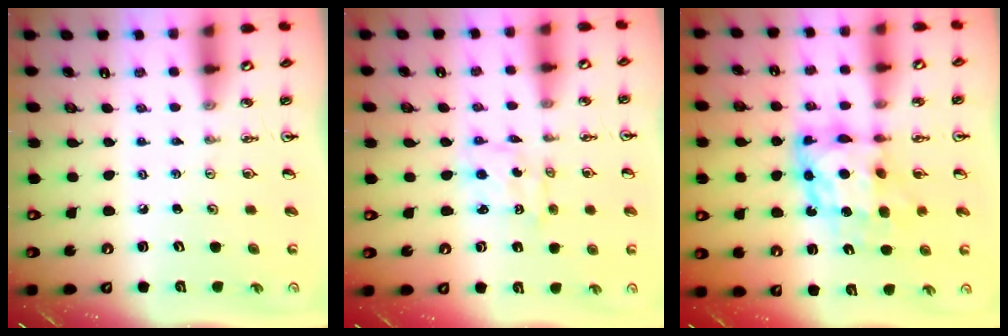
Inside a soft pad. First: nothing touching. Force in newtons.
{"total": 1.4, "press": 1.4, "slide": 0.2}
{"total": 10.9, "press": 10.8, "slide": 1.0}